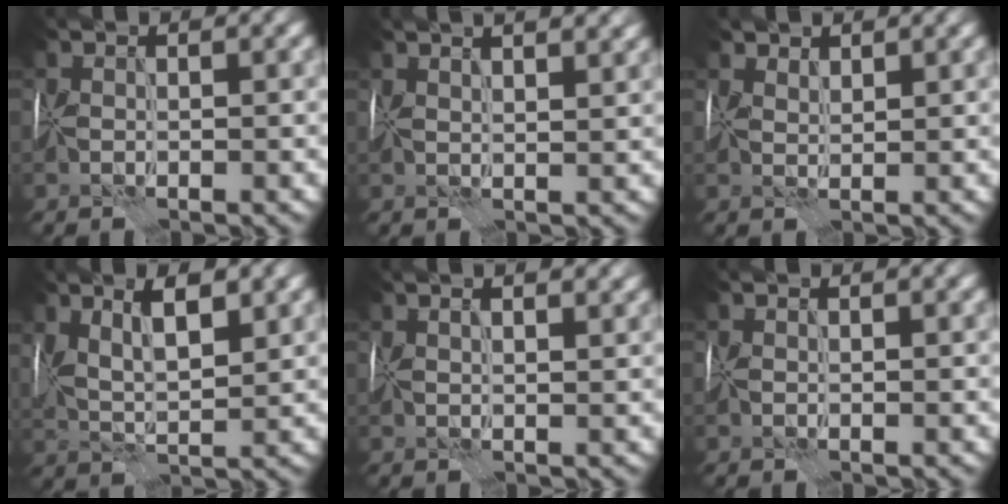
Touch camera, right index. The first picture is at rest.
{"total": 7.1, "force": [4.5, 2.9, 4.6], "torque": [-0.061, 0.041, 0.051]}
{"total": 2.3, "force": [2.1, 0.8, 0.7], "torque": [-0.015, -0.004, 0.043]}
{"total": 5.3, "force": [2.3, 2.0, 4.4], "torque": [-0.078, 0.003, 0.035]}
{"total": 5.4, "force": [3.1, 2.3, 3.7], "torque": [-0.048, 0.030, 0.034]}
{"total": 1.0, "force": [0.6, 0.5, 0.7], "torque": [-0.013, 0.000, 0.014]}